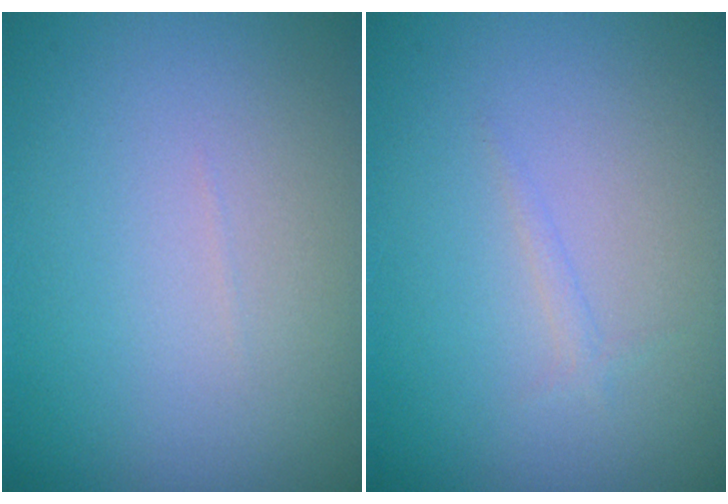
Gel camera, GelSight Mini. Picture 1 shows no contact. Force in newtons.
{"total": 0.6, "press": 0.6, "slide": 0.0}